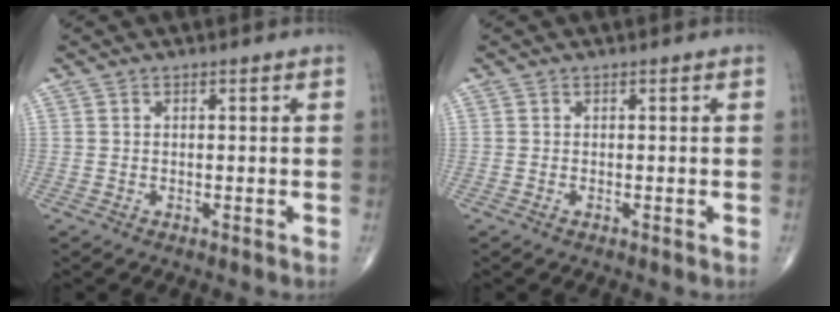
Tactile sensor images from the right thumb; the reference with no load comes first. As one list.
[{"total": 0.0}]